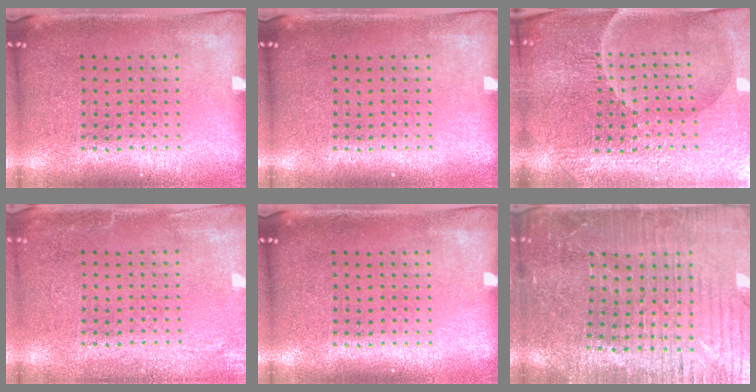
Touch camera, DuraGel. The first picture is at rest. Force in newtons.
{"total": 0.0}
{"total": 5.1, "press": 5.0, "slide": 1.3}
{"total": 2.6, "press": 2.6, "slide": 0.3}
{"total": 0.0}
{"total": 3.5, "press": 3.4, "slide": 0.7}